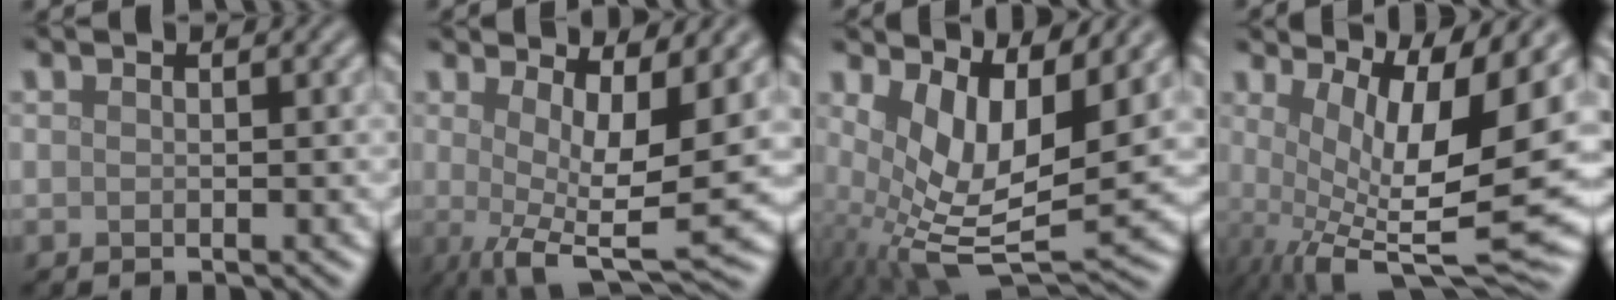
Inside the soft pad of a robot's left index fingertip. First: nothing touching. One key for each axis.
{"total": 8.5, "fx": 0.8, "fy": 2.7, "fz": 8.0, "tx": -0.127, "ty": -0.011, "tz": 0.014}
{"total": 8.4, "fx": 1.1, "fy": 3.6, "fz": 7.6, "tx": -0.156, "ty": -0.020, "tz": 0.023}
{"total": 12.4, "fx": 0.3, "fy": 3.5, "fz": 11.9, "tx": -0.190, "ty": -0.013, "tz": 0.015}